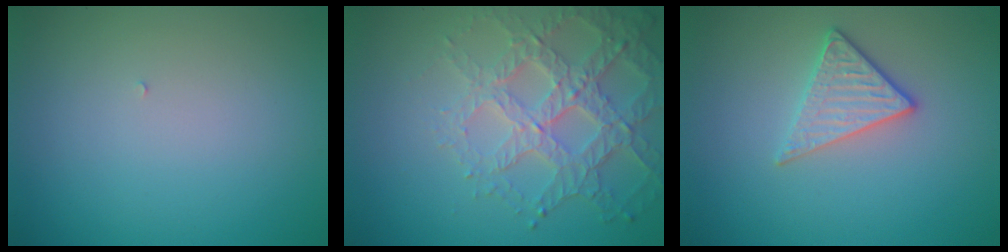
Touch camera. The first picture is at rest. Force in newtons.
{"total": 5.1, "press": 4.3, "slide": 2.7}
{"total": 2.9, "press": 2.6, "slide": 1.3}